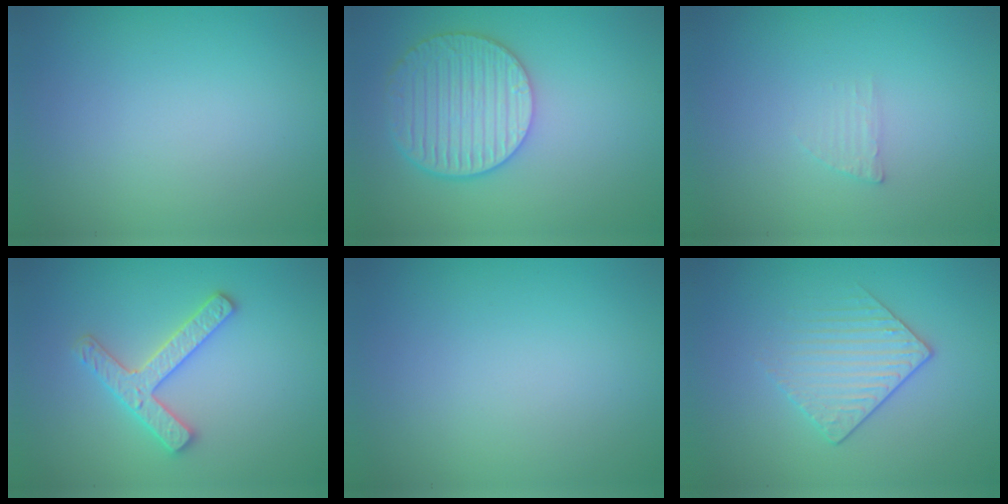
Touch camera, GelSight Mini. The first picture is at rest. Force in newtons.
{"total": 5.5, "press": 4.8, "slide": 2.7}
{"total": 1.0, "press": 1.0, "slide": 0.2}
{"total": 2.8, "press": 2.8, "slide": 0.6}
{"total": 0.0}
{"total": 2.1, "press": 1.8, "slide": 1.1}